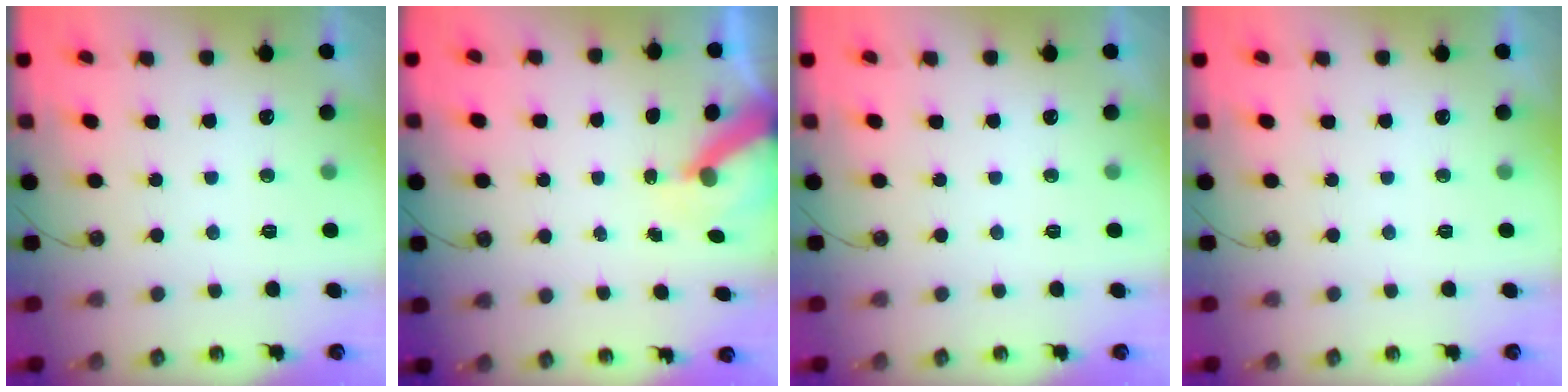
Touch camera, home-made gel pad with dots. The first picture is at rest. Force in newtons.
{"total": 7.0, "press": 7.0, "slide": 0.8}
{"total": 0.0}
{"total": 0.0}